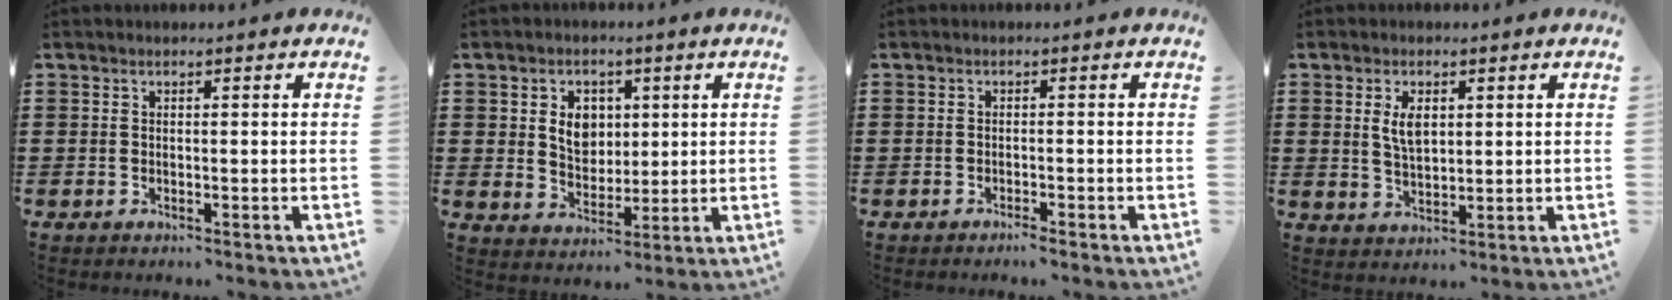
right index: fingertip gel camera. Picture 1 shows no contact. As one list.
[{"total": 5.5, "force": [1.1, 4.4, 3.1], "torque": [-0.070, 0.012, 0.016]}, {"total": 1.0, "force": [-0.9, 0.0, 0.4], "torque": [-0.010, -0.001, -0.017]}, {"total": 4.2, "force": [1.2, 2.1, 3.4], "torque": [-0.073, 0.008, 0.020]}]